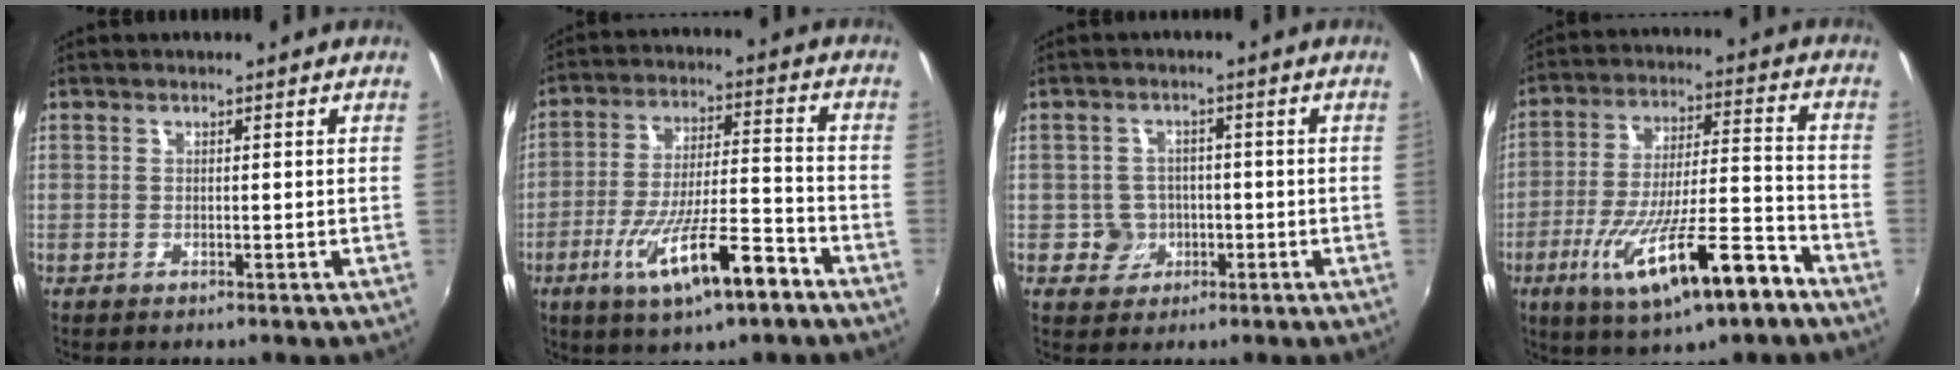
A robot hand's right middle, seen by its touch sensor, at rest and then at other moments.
{"total": 14.6, "force": [-7.9, 3.2, 11.9], "torque": [-0.227, -0.020, -0.131]}
{"total": 4.9, "force": [-1.3, 4.7, 0.6], "torque": [-0.020, 0.010, -0.012]}
{"total": 18.3, "force": [-9.9, 4.1, 14.8], "torque": [-0.275, -0.034, -0.159]}